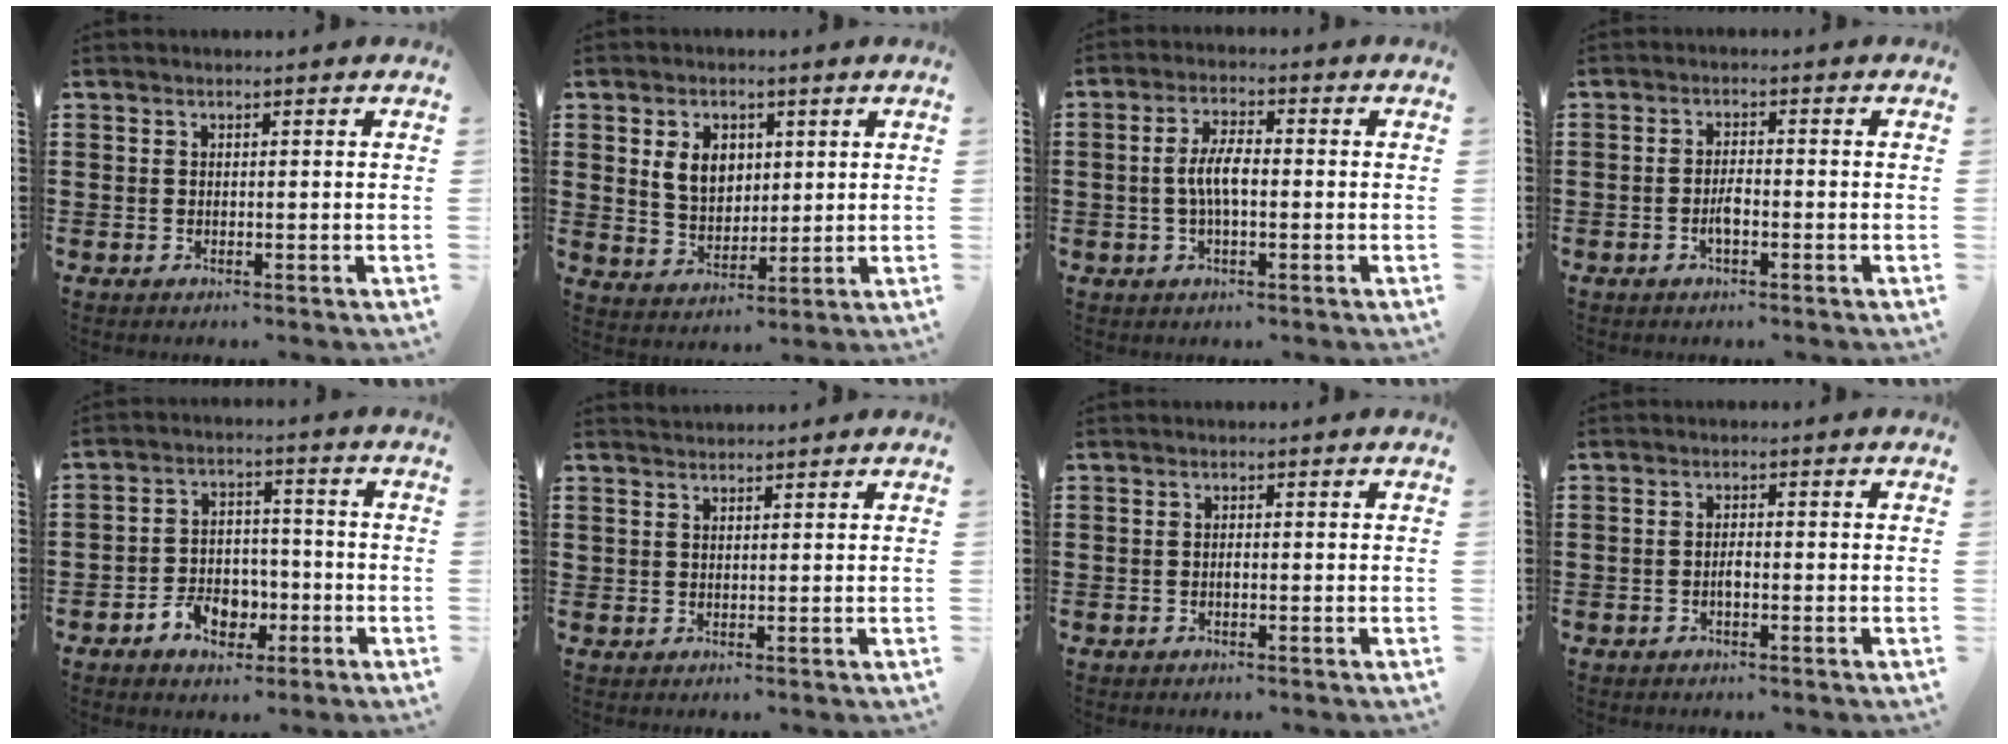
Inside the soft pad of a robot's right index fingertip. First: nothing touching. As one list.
[{"total": 5.8, "force": [1.5, 4.3, 3.6], "torque": [-0.086, 0.007, 0.022]}, {"total": 5.2, "force": [-0.5, 1.8, 4.9], "torque": [-0.101, 0.001, -0.015]}, {"total": 2.7, "force": [-1.0, 0.9, 2.3], "torque": [-0.050, 0.002, -0.021]}, {"total": 6.2, "force": [-2.8, 4.5, 3.2], "torque": [-0.054, 0.012, -0.052]}, {"total": 1.5, "force": [1.4, 0.4, -0.3], "torque": [0.001, 0.001, 0.029]}, {"total": 0.6, "force": [-0.2, 0.2, 0.5], "torque": [-0.012, -0.003, -0.003]}, {"total": 1.4, "force": [-0.5, 0.4, 1.2], "torque": [-0.024, -0.001, -0.008]}]